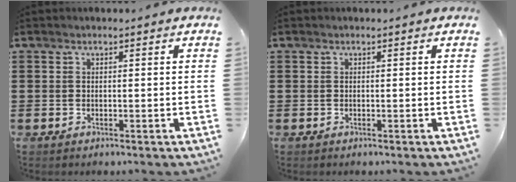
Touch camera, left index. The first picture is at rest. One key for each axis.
{"total": 0.0}